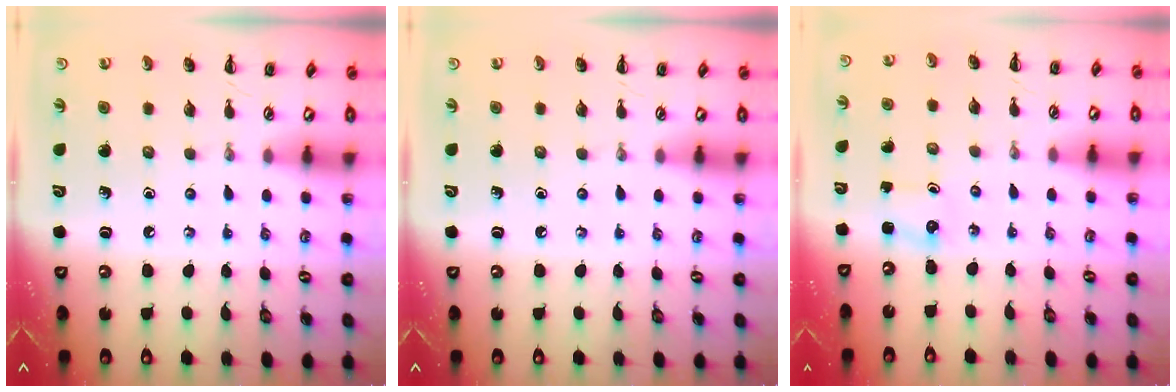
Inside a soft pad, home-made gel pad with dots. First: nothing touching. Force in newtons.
{"total": 0.0}
{"total": 0.9, "press": 0.8, "slide": 0.2}